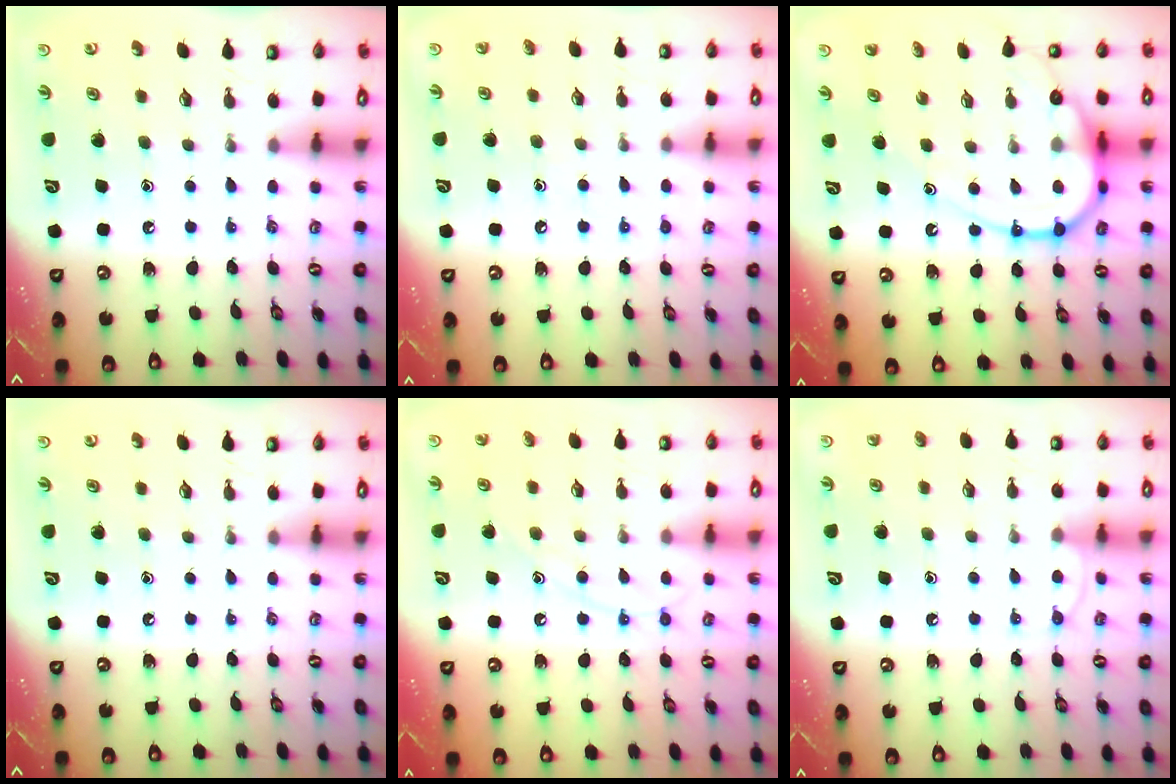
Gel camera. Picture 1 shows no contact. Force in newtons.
{"total": 4.8, "press": 4.8, "slide": 0.6}
{"total": 15.2, "press": 15.2, "slide": 1.4}
{"total": 0.0}
{"total": 9.6, "press": 9.6, "slide": 0.9}
{"total": 7.2, "press": 7.1, "slide": 0.7}